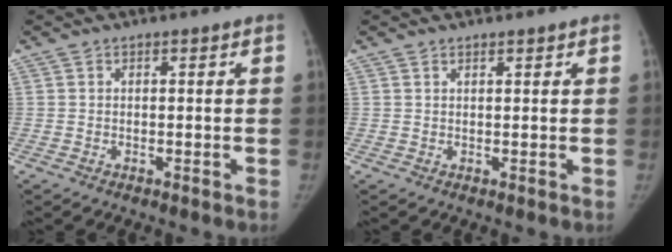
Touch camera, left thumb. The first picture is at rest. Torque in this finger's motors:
{"motor_torque": [-0.30, -0.15, -0.06, 0.17, -0.06]}